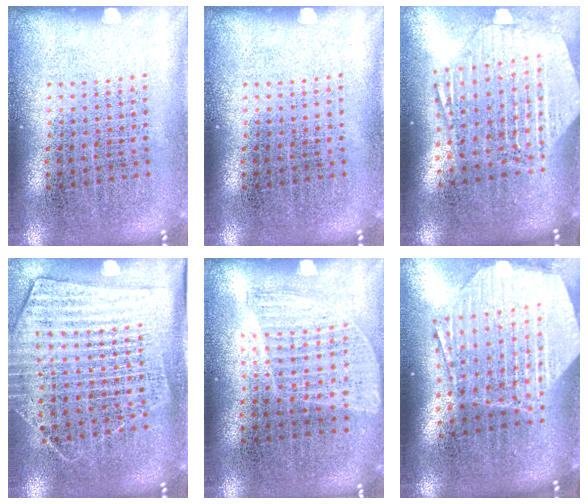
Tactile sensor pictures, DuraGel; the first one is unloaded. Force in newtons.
{"total": 0.0}
{"total": 2.8, "press": 2.3, "slide": 1.5}
{"total": 1.7, "press": 1.5, "slide": 0.8}
{"total": 0.9, "press": 0.8, "slide": 0.4}
{"total": 2.9, "press": 2.3, "slide": 1.7}